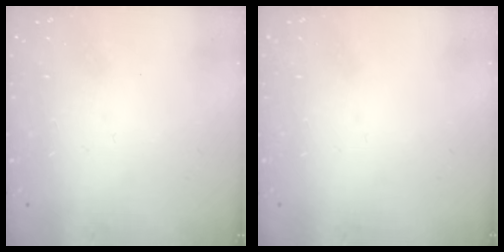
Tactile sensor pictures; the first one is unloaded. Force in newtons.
{"total": 0.0}